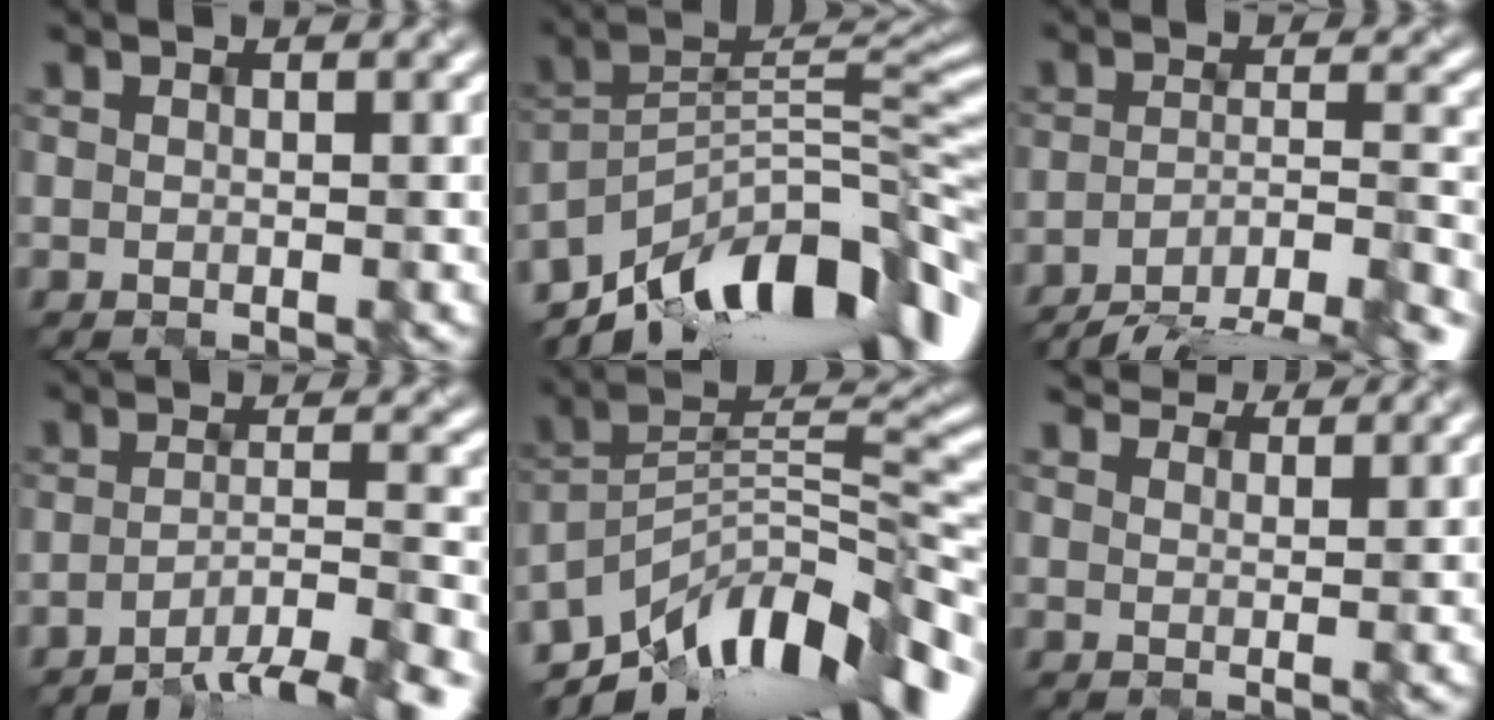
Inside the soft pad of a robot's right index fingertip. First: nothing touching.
{"total": 12.0, "force": [-8.8, 4.6, 6.7], "torque": [-0.111, 0.024, -0.158]}
{"total": 10.1, "force": [-8.3, 2.2, 5.4], "torque": [-0.076, -0.005, -0.120]}
{"total": 6.4, "force": [-5.0, 0.9, 3.9], "torque": [-0.059, 0.004, -0.078]}
{"total": 11.6, "force": [-8.0, 4.2, 7.2], "torque": [-0.122, 0.031, -0.147]}
{"total": 6.1, "force": [5.7, 1.6, 1.6], "torque": [-0.039, 0.010, 0.081]}